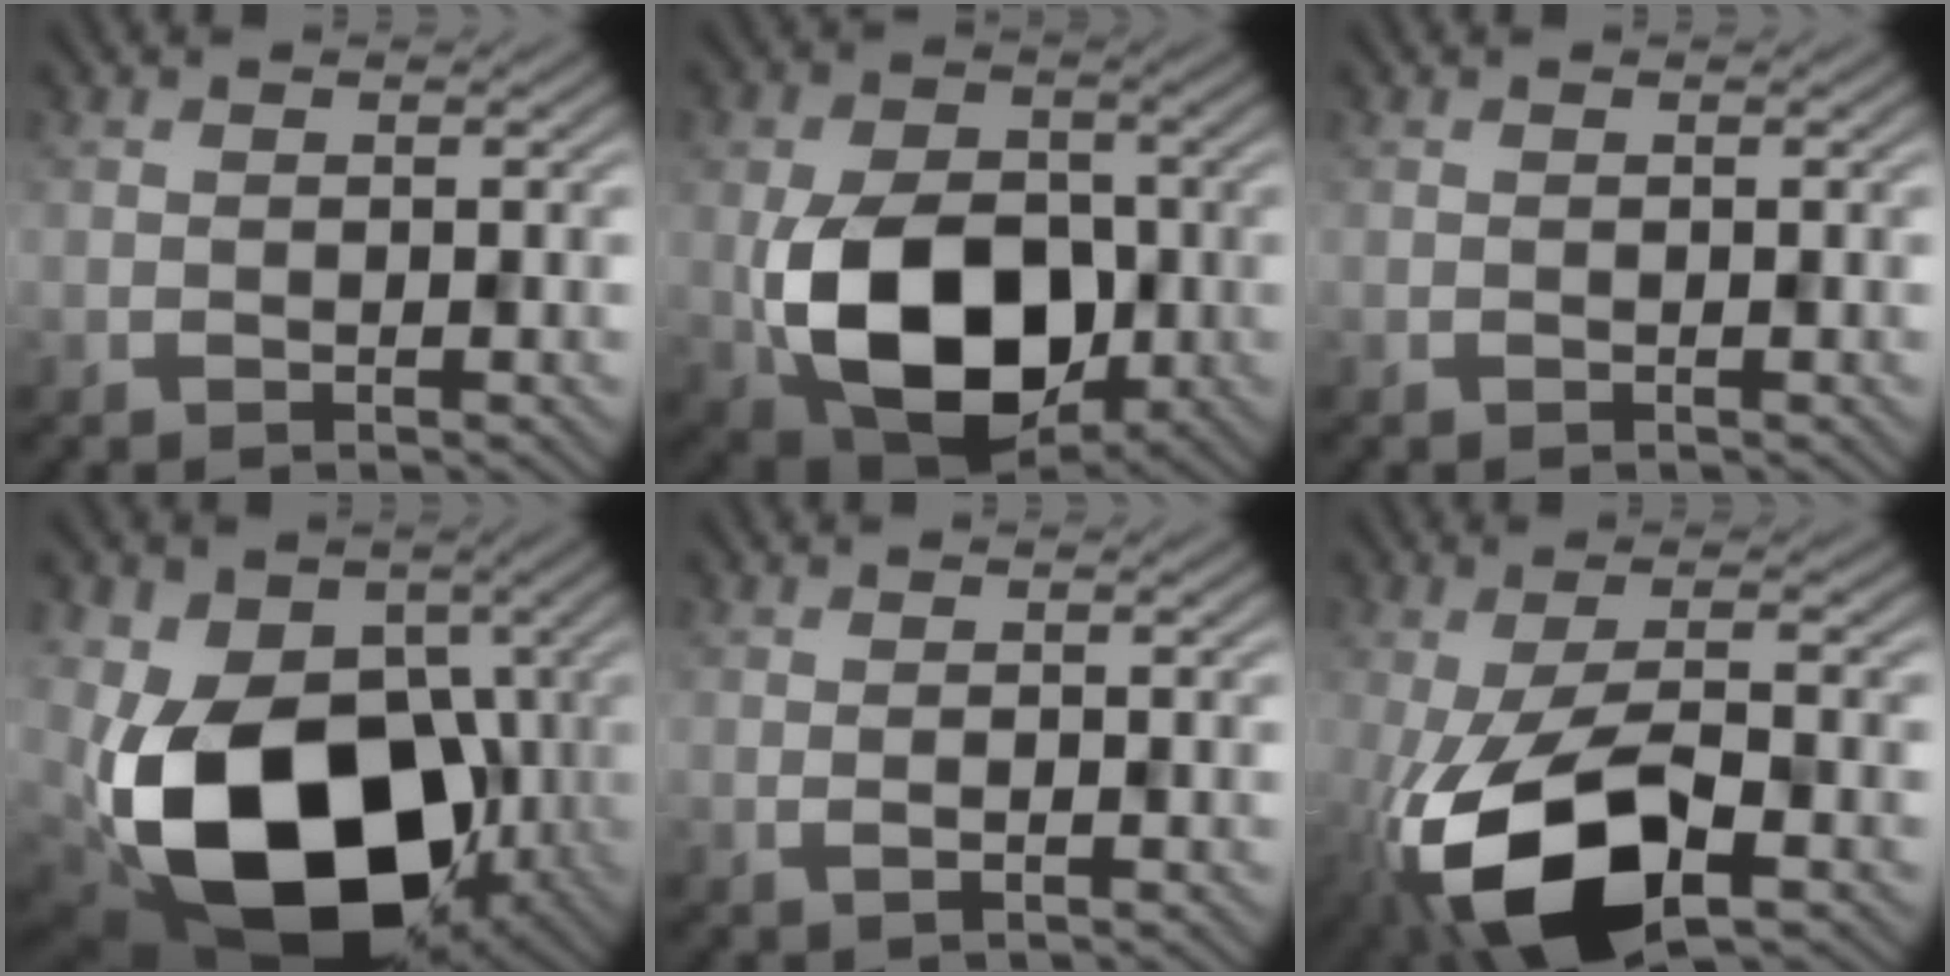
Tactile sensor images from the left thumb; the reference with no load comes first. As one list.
[{"total": 12.9, "force": [-3.1, 8.8, 8.9], "torque": [-0.179, -0.035, -0.053]}, {"total": 0.0}, {"total": 18.3, "force": [-4.9, 12.2, 12.7], "torque": [-0.229, -0.031, -0.083]}, {"total": 0.9, "force": [0.2, 0.2, 0.8], "torque": [-0.017, -0.001, 0.000]}, {"total": 13.1, "force": [-5.0, 5.4, 10.8], "torque": [-0.209, -0.020, -0.089]}]